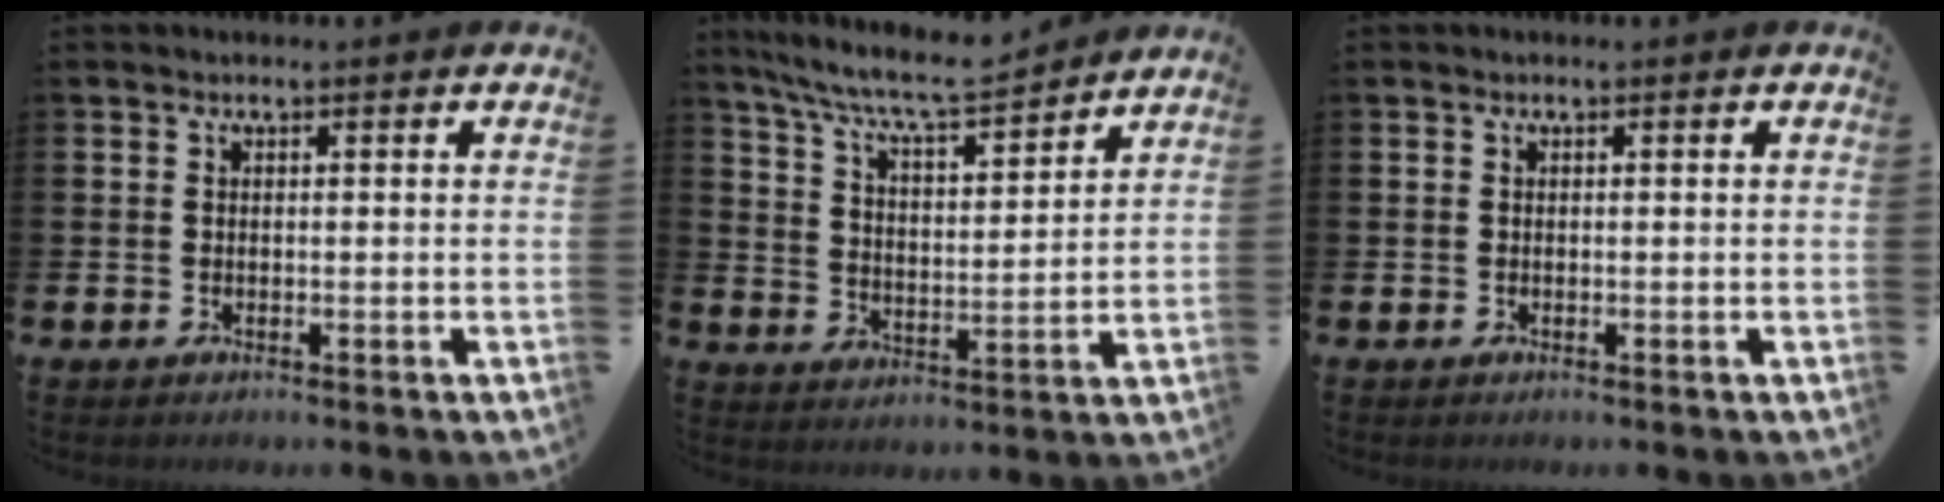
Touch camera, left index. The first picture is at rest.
{"total": 8.3, "force": [7.7, 0.8, 2.9], "torque": [-0.089, -0.047, 0.137]}
{"total": 0.0}